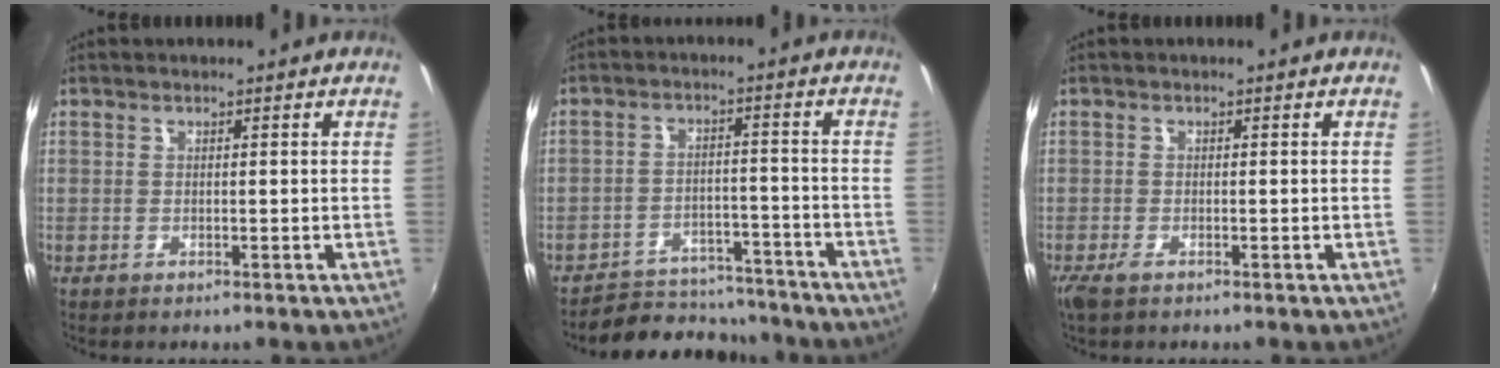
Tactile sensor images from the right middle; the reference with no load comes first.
{"total": 12.8, "force": [-11.6, 4.8, 2.8], "torque": [-0.071, 0.025, -0.152]}
{"total": 2.0, "force": [-1.4, 0.6, 1.3], "torque": [-0.028, -0.009, -0.025]}